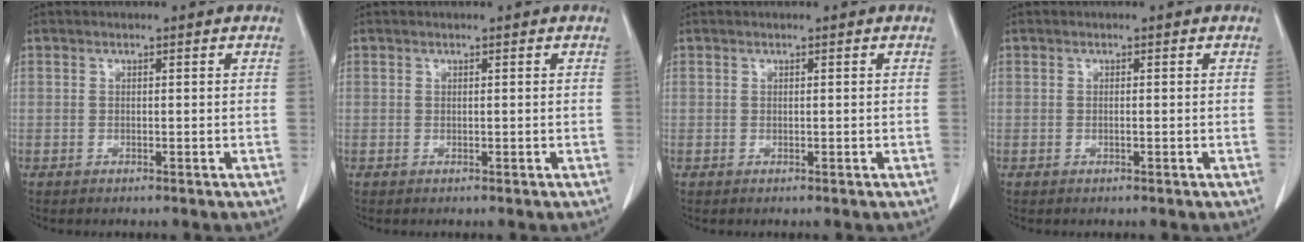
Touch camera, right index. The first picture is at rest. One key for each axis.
{"total": 0.0}
{"total": 0.0}
{"total": 0.0}